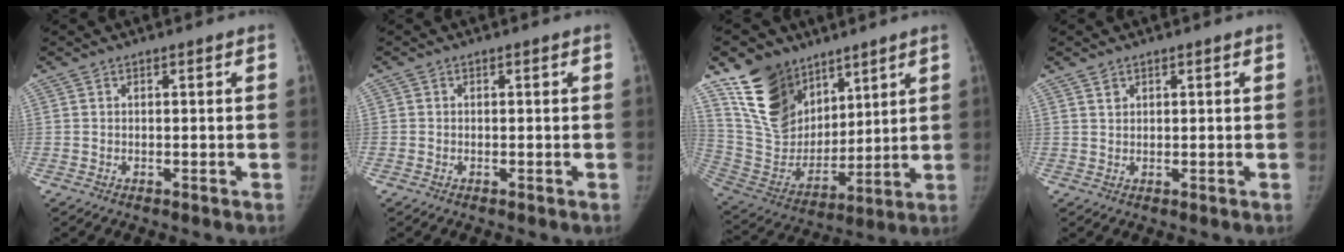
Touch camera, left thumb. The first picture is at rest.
{"total": 0.0}
{"total": 19.4, "force": [11.9, 12.4, 9.0], "torque": [-0.121, -0.062, 0.235]}
{"total": 1.1, "force": [0.8, 0.7, 0.2], "torque": [0.006, -0.012, 0.014]}